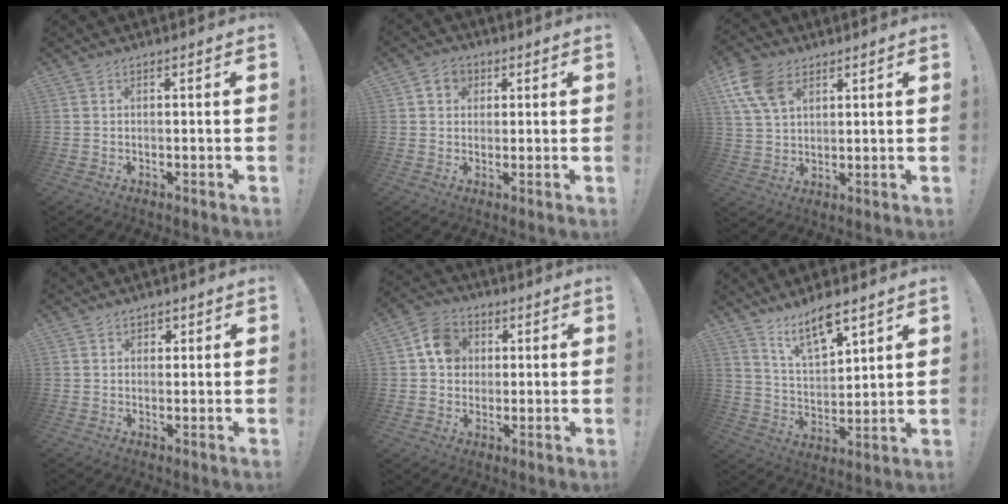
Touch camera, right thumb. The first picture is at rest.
{"total": 4.8, "force": [1.8, 4.2, 1.6], "torque": [-0.017, -0.004, 0.033]}
{"total": 11.5, "force": [5.4, 7.6, 6.8], "torque": [-0.130, -0.012, 0.104]}
{"total": 1.7, "force": [0.8, 1.5, 0.4], "torque": [0.003, -0.003, 0.013]}
{"total": 10.5, "force": [2.5, 9.2, 4.4], "torque": [-0.057, 0.002, 0.050]}
{"total": 11.0, "force": [8.5, 3.4, 6.0], "torque": [-0.100, -0.057, 0.153]}